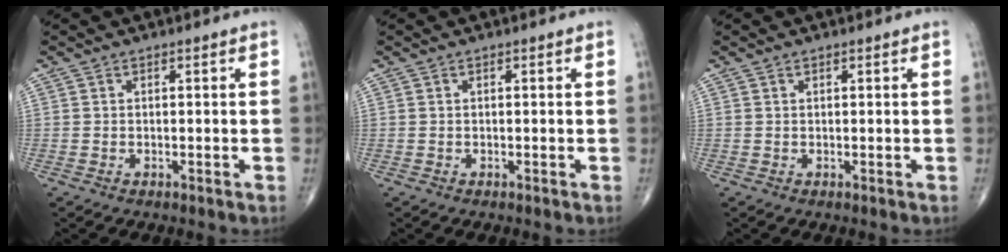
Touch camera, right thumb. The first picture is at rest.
{"total": 0.0}
{"total": 0.0}